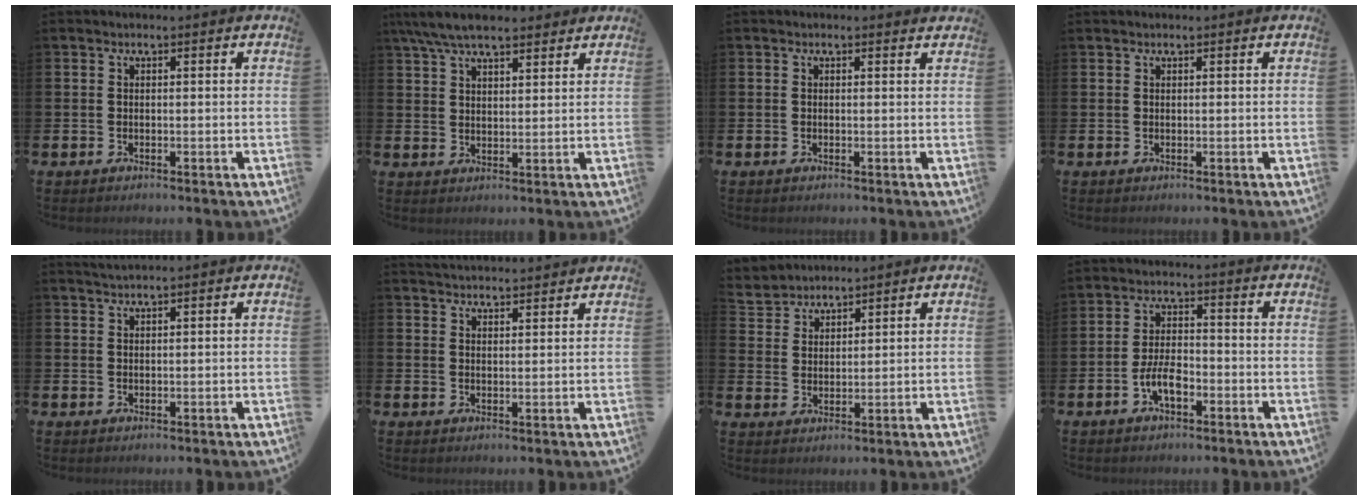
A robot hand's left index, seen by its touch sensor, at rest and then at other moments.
{"total": 6.6, "force": [5.8, 1.6, 2.7], "torque": [-0.074, -0.010, 0.108]}
{"total": 0.0}
{"total": 0.0}
{"total": 1.2, "force": [1.2, -0.2, 0.3], "torque": [-0.012, 0.003, 0.023]}
{"total": 3.1, "force": [3.1, 0.2, 0.1], "torque": [-0.006, -0.015, 0.057]}
{"total": 3.5, "force": [3.4, 0.8, -0.8], "torque": [-0.004, -0.016, 0.063]}
{"total": 4.5, "force": [-1.8, 2.0, 3.6], "torque": [-0.078, 0.004, -0.037]}